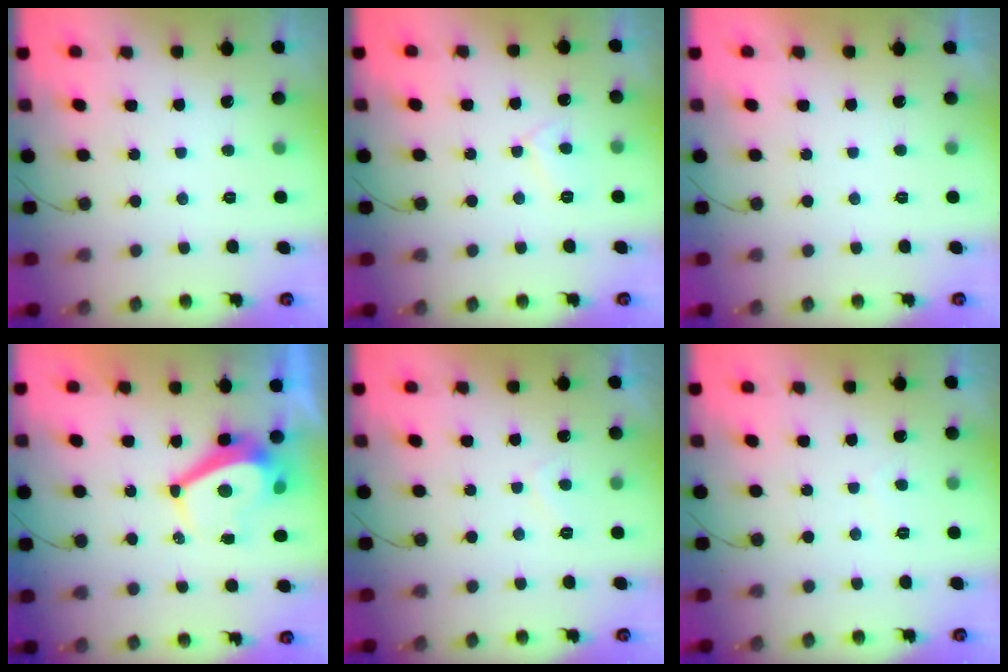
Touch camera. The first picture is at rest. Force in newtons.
{"total": 6.3, "press": 6.3, "slide": 0.5}
{"total": 2.2, "press": 2.1, "slide": 0.4}
{"total": 6.3, "press": 6.3, "slide": 0.5}
{"total": 1.8, "press": 1.6, "slide": 0.8}
{"total": 0.0}